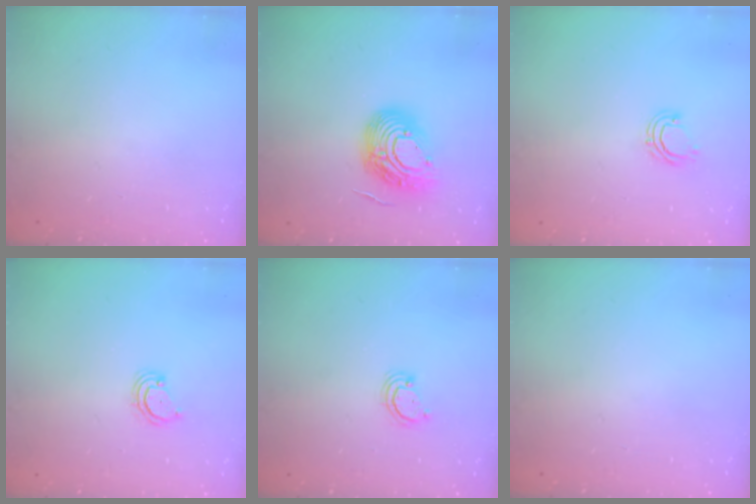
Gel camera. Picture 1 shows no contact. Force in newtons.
{"total": 14.5, "press": 14.5, "slide": 1.5}
{"total": 5.0, "press": 4.9, "slide": 1.0}
{"total": 3.5, "press": 3.4, "slide": 0.4}
{"total": 3.7, "press": 3.7, "slide": 0.3}
{"total": 0.0}